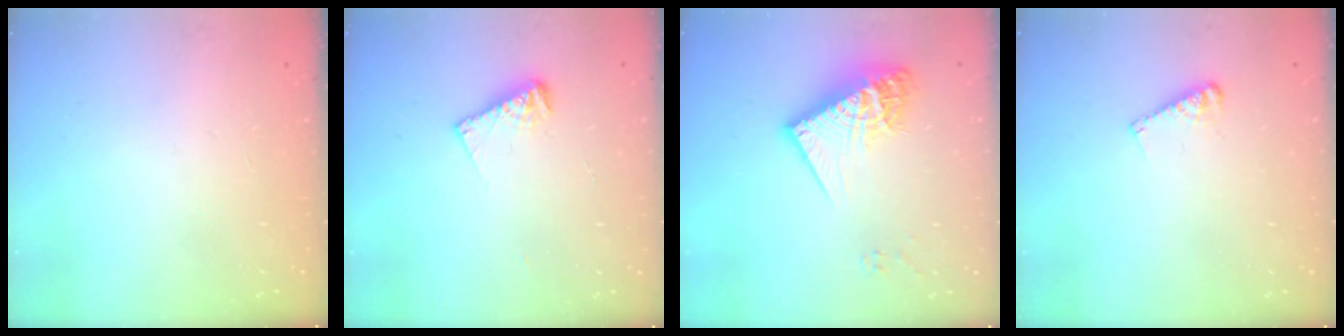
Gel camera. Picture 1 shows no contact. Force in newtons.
{"total": 6.6, "press": 6.6, "slide": 0.8}
{"total": 17.1, "press": 17.0, "slide": 1.7}
{"total": 5.1, "press": 5.1, "slide": 0.3}